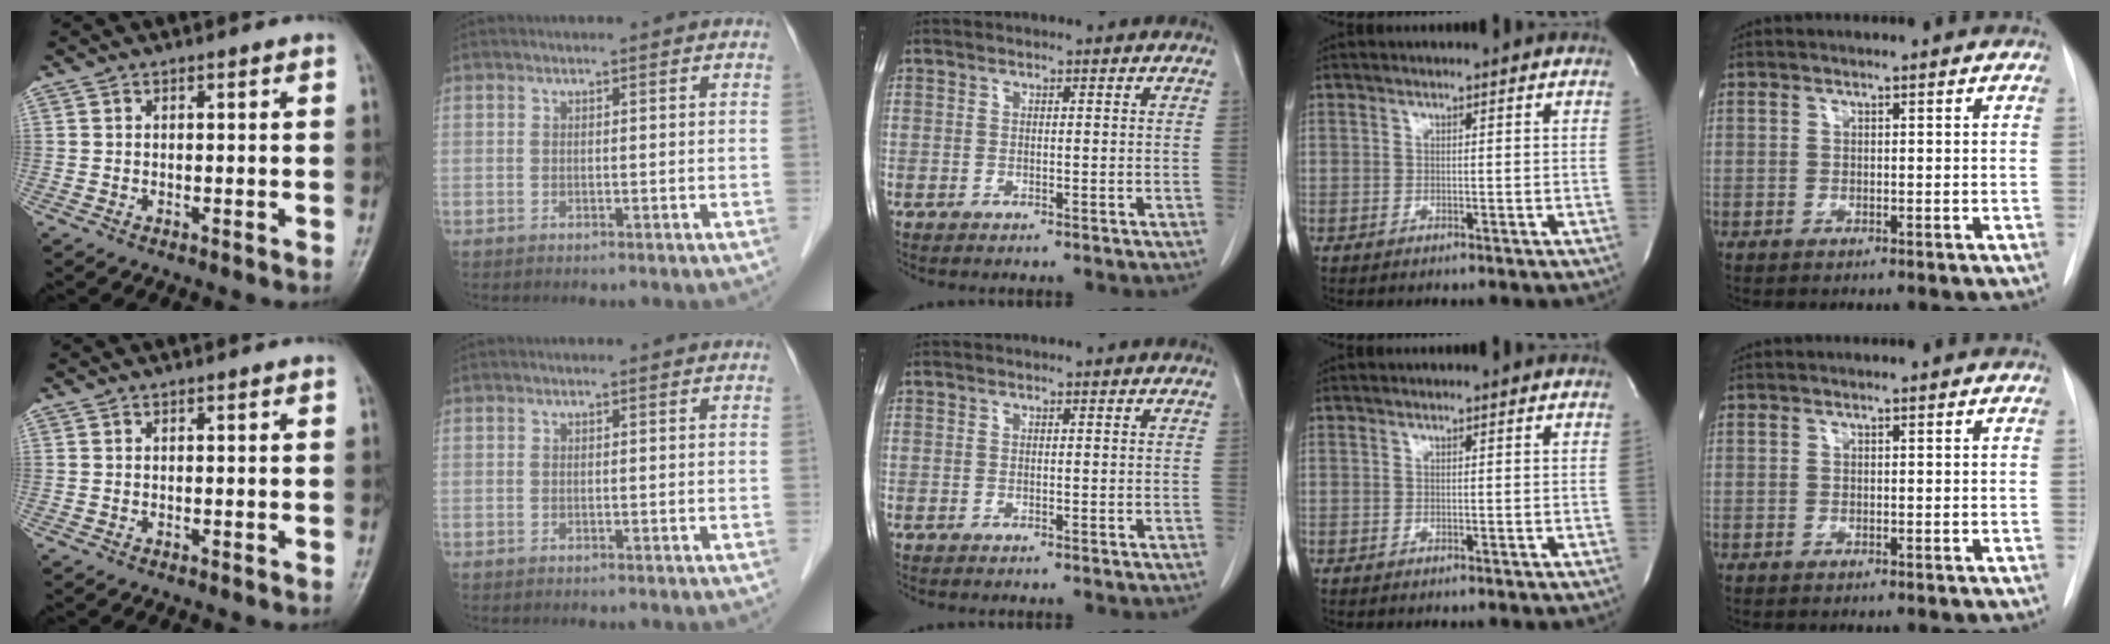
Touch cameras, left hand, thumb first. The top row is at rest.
{}